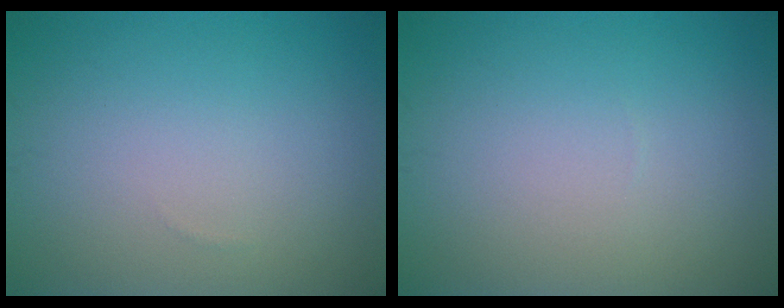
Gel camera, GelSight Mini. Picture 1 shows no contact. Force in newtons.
{"total": 0.0}